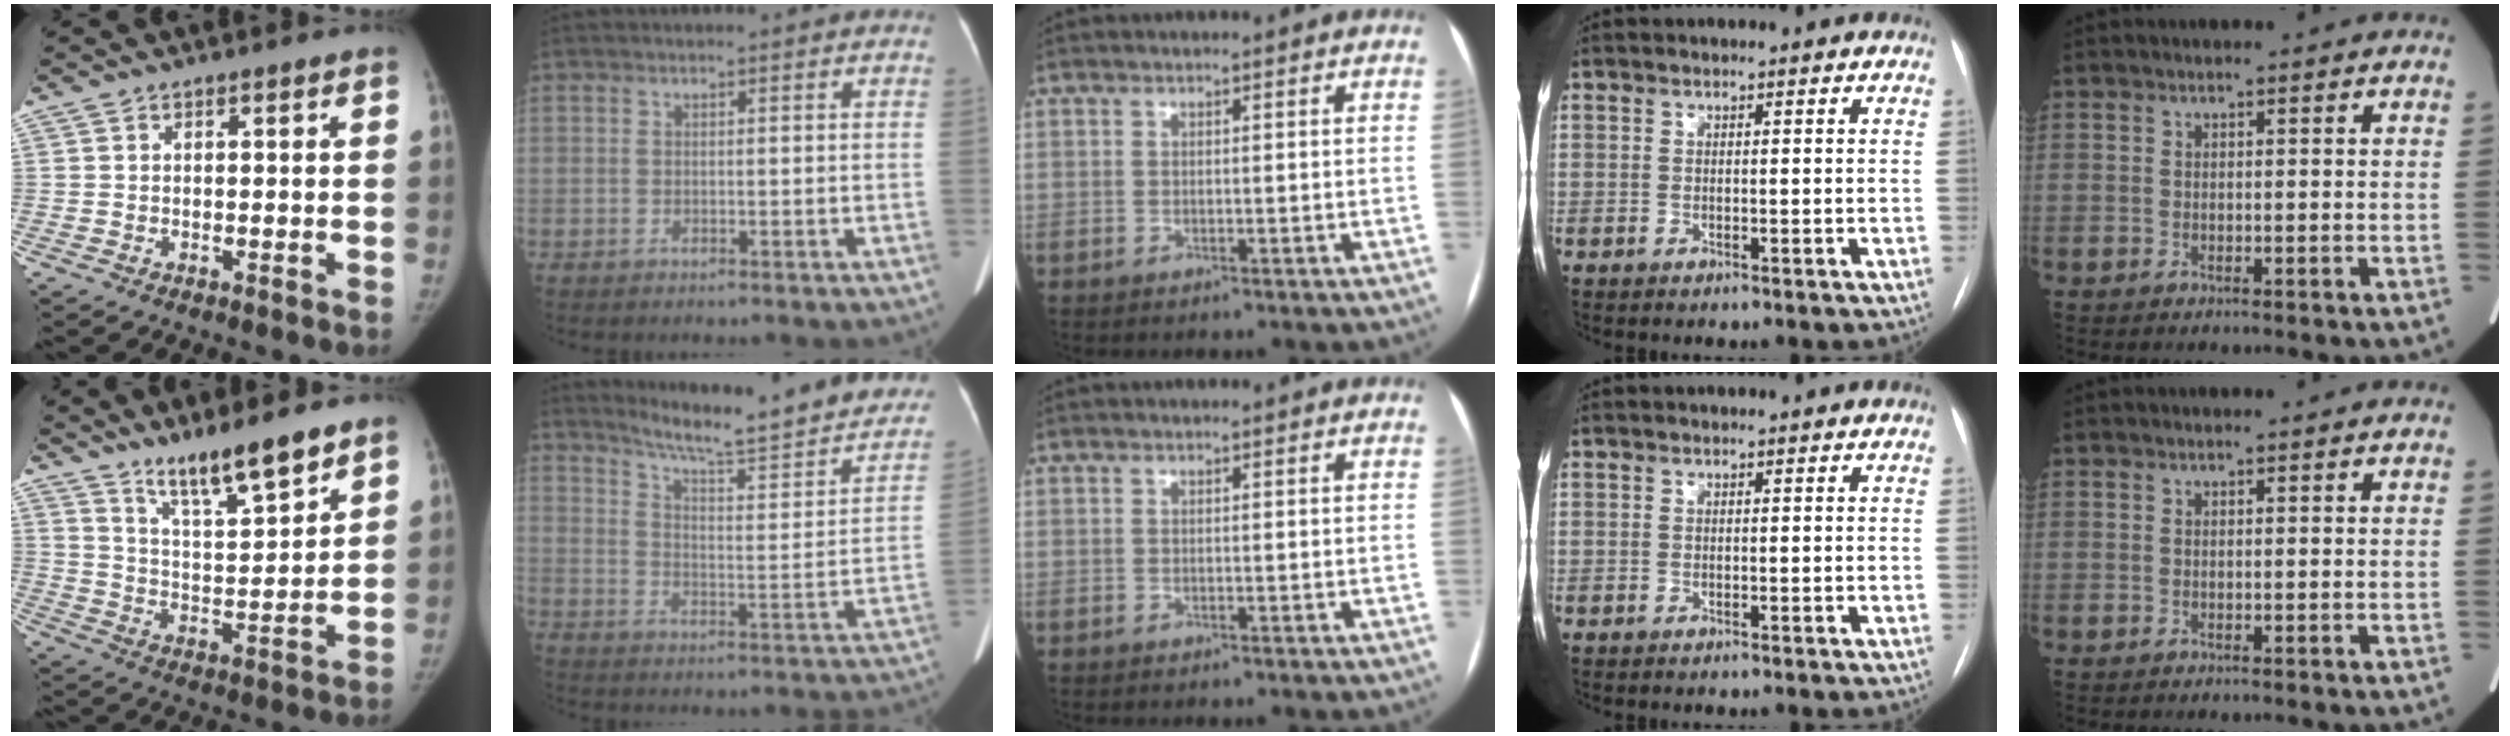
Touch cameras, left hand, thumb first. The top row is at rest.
{"thumb": {"total": 12.2, "force": [9.5, 2.0, 7.5], "torque": [-0.113, -0.067, 0.170]}, "index": {"total": 22.8, "force": [19.9, 2.3, 11.0], "torque": [-0.156, -0.062, 0.256]}}